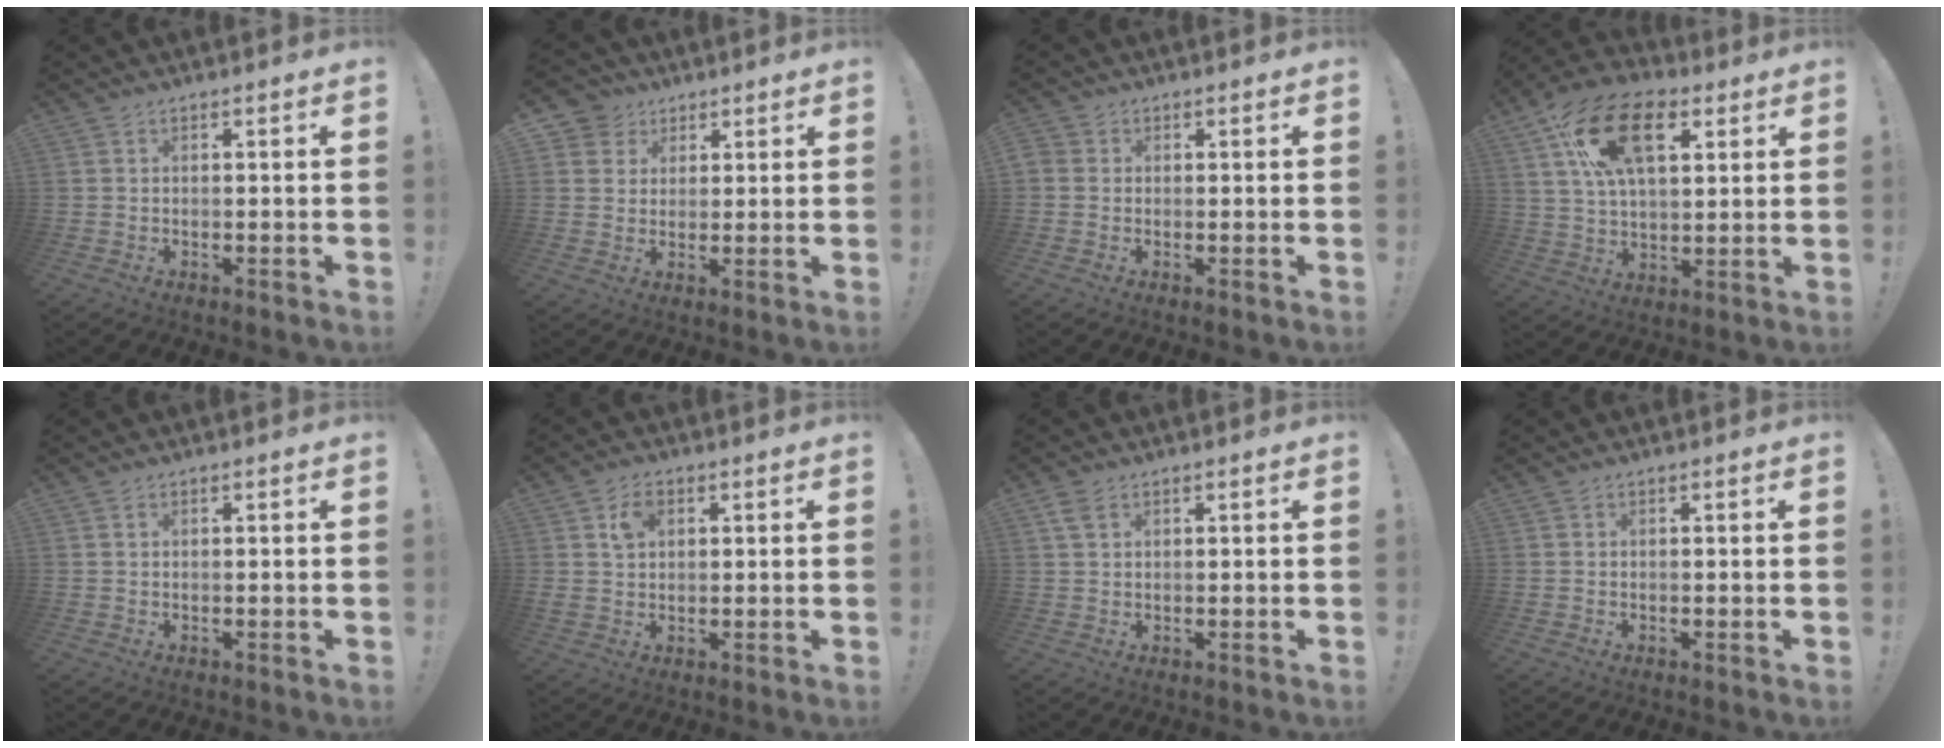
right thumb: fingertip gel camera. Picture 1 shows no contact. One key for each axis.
{"total": 6.2, "fx": 2.8, "fy": 5.5, "fz": 0.8, "tx": -0.018, "ty": -0.016, "tz": 0.057}
{"total": 2.1, "fx": 0.1, "fy": 1.9, "fz": 0.8, "tx": -0.016, "ty": 0.006, "tz": 0.003}
{"total": 19.5, "fx": 7.9, "fy": 11.4, "fz": 13.8, "tx": -0.227, "ty": -0.011, "tz": 0.143}
{"total": 0.6, "fx": 0.3, "fy": 0.4, "fz": 0.4, "tx": -0.015, "ty": 0.005, "tz": 0.008}
{"total": 5.0, "fx": 1.9, "fy": 3.6, "fz": 2.9, "tx": -0.046, "ty": 0.002, "tz": 0.035}
{"total": 3.0, "fx": 1.6, "fy": 1.7, "fz": 1.9, "tx": -0.034, "ty": 0.000, "tz": 0.031}
{"total": 0.0}